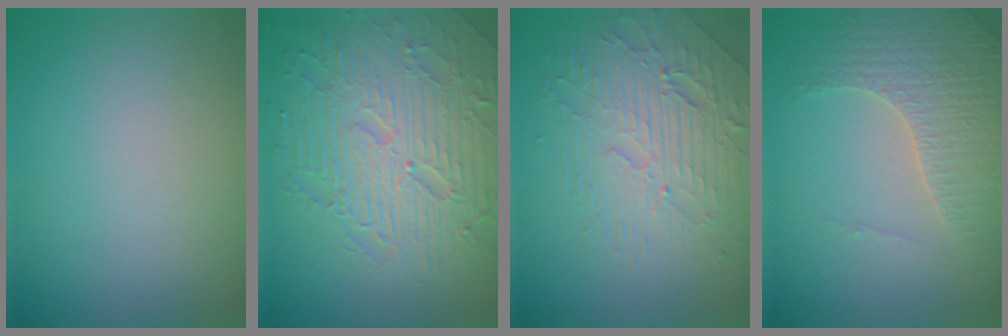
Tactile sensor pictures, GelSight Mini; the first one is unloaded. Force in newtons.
{"total": 9.0, "press": 6.2, "slide": 6.6}
{"total": 4.5, "press": 3.9, "slide": 2.3}
{"total": 4.2, "press": 3.4, "slide": 2.5}